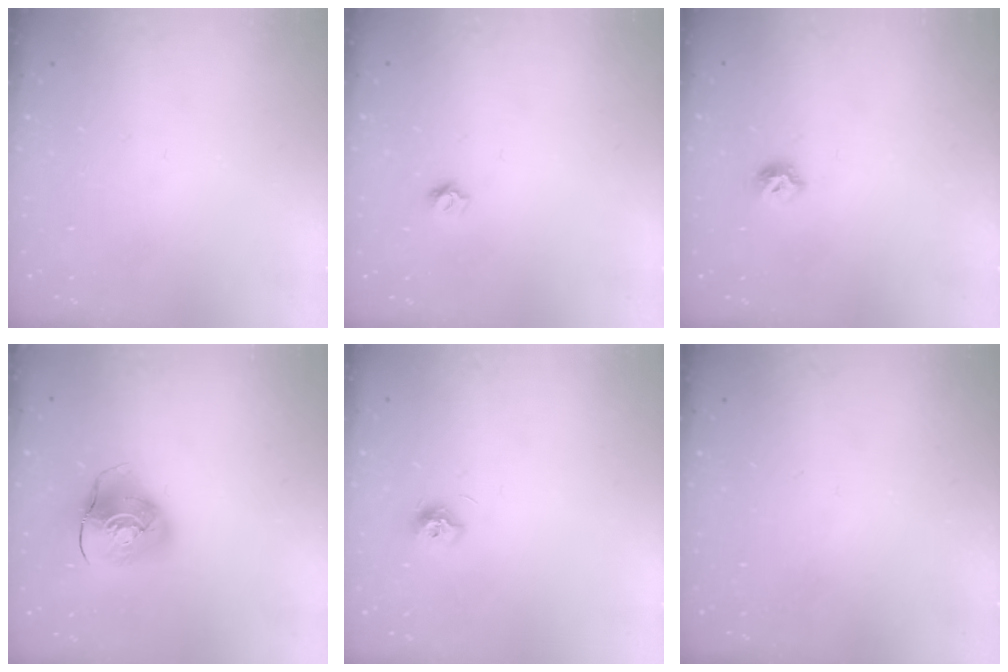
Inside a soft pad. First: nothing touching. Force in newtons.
{"total": 5.5, "press": 5.5, "slide": 0.5}
{"total": 6.4, "press": 6.3, "slide": 0.9}
{"total": 9.1, "press": 9.0, "slide": 1.2}
{"total": 7.8, "press": 7.8, "slide": 0.3}
{"total": 0.0}